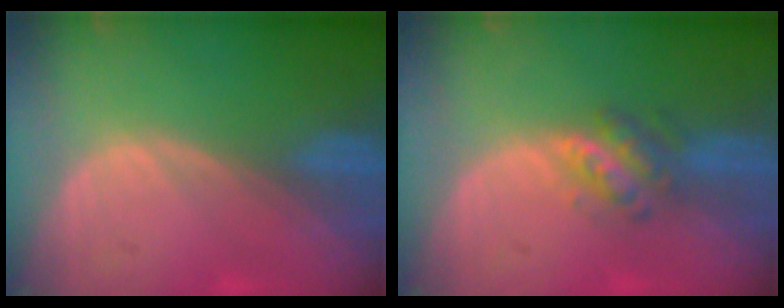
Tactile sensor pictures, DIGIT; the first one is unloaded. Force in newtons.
{"total": 4.9, "press": 4.4, "slide": 2.1}